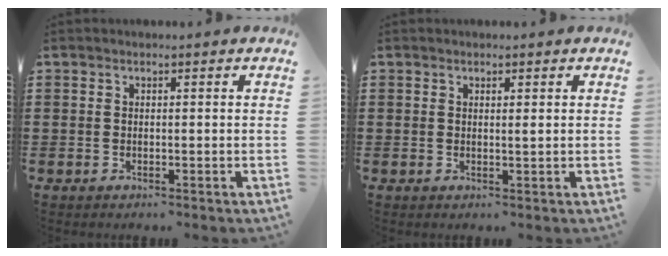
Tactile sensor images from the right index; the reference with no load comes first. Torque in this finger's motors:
{"motor_torque": [-0.13, 0.21, 0.05, 0.00]}